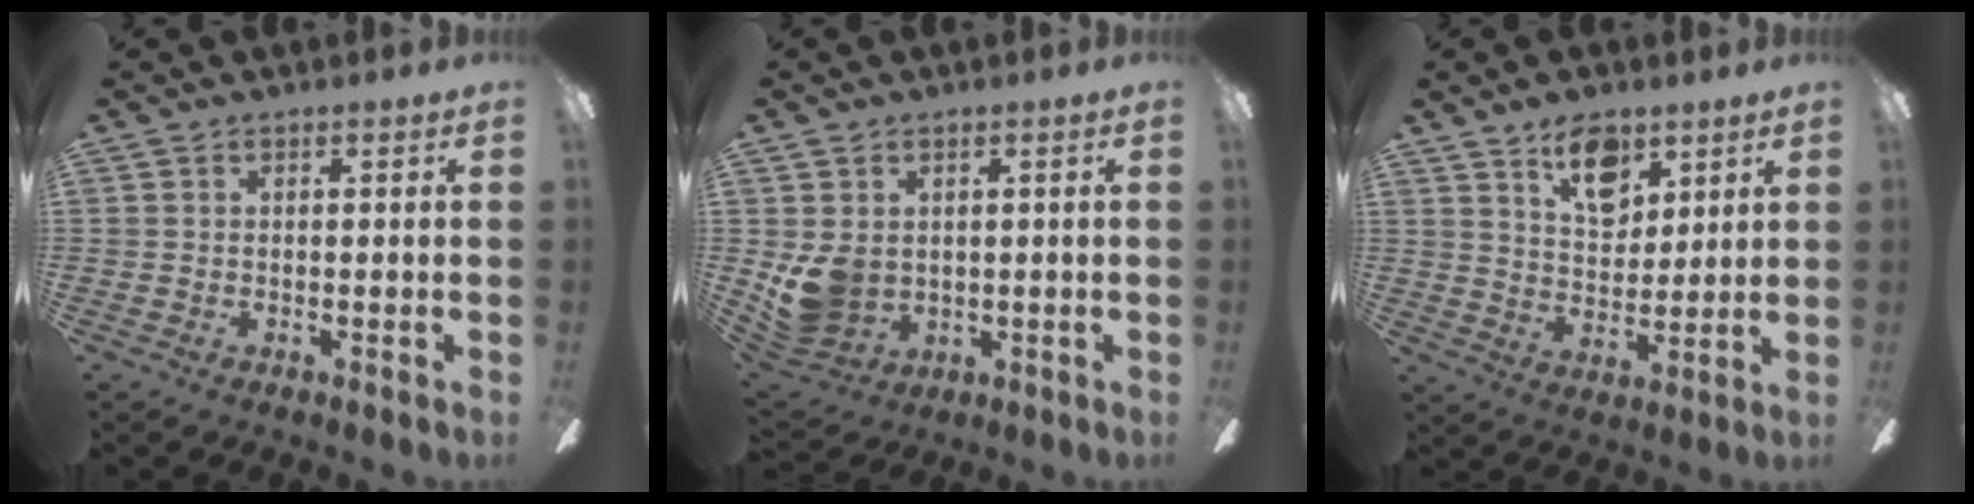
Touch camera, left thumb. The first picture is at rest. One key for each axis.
{"total": 7.6, "fx": 1.1, "fy": 6.3, "fz": 4.1, "tx": -0.106, "ty": -0.009, "tz": 0.025}
{"total": 10.7, "fx": 6.7, "fy": 6.0, "fz": 5.7, "tx": -0.083, "ty": -0.025, "tz": 0.119}